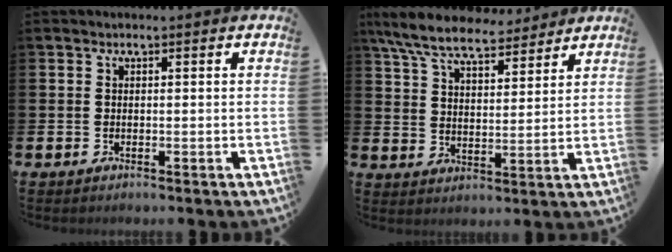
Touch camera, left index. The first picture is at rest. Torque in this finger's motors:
{"motor_torque": [1.07, -1.07, 0.05, 0.21]}